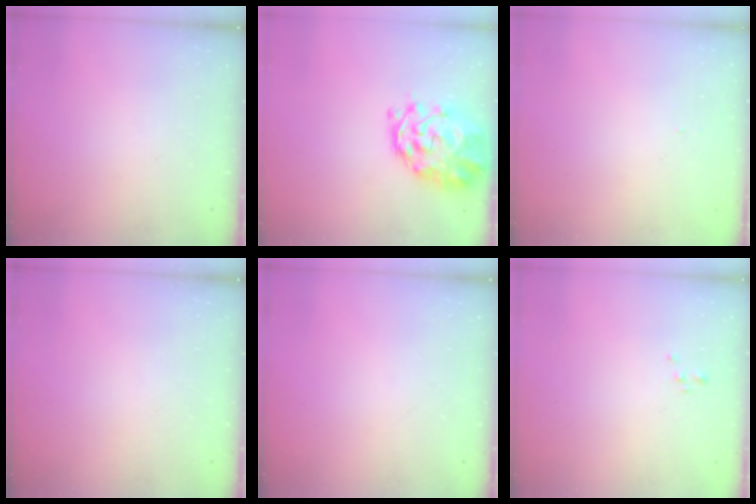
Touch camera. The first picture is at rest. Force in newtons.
{"total": 3.9, "press": 3.6, "slide": 1.3}
{"total": 1.0, "press": 1.0, "slide": 0.1}
{"total": 0.0}
{"total": 0.0}
{"total": 2.4, "press": 2.3, "slide": 0.6}